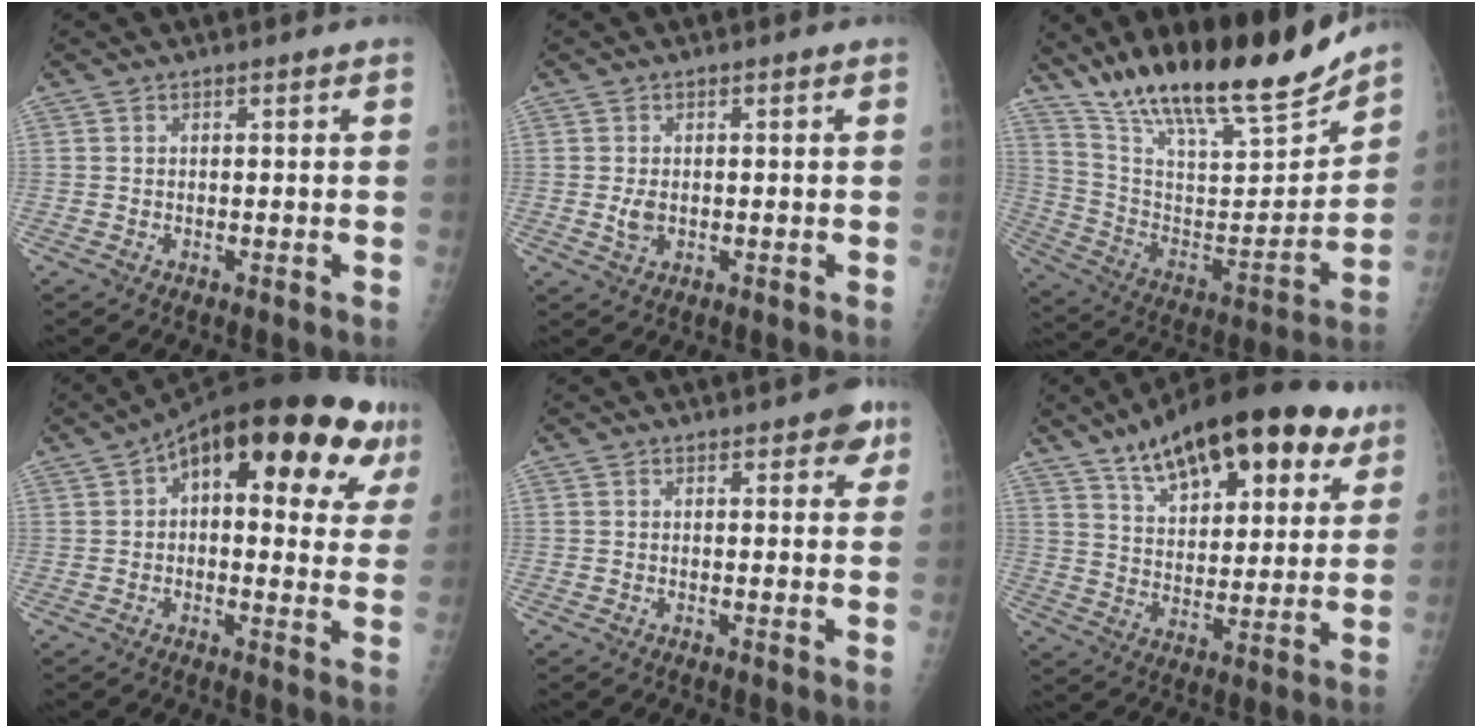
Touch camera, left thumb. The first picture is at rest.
{"total": 2.6, "force": [-0.1, 1.6, 2.0], "torque": [-0.034, -0.002, 0.001]}
{"total": 25.1, "force": [20.2, 5.6, 13.8], "torque": [-0.199, -0.090, 0.343]}
{"total": 22.9, "force": [9.1, 10.0, 18.4], "torque": [-0.233, 0.028, 0.117]}
{"total": 3.8, "force": [2.1, 1.8, 2.6], "torque": [-0.009, -0.005, 0.019]}
{"total": 23.9, "force": [14.2, 10.3, 16.3], "torque": [-0.219, -0.033, 0.221]}